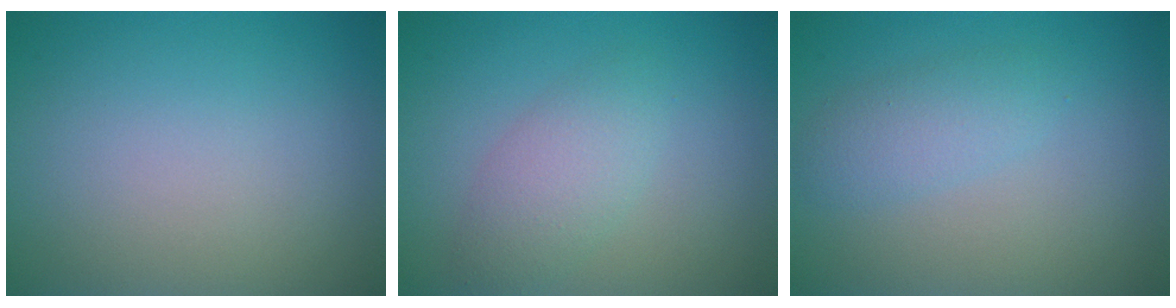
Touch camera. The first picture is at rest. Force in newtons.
{"total": 3.0, "press": 3.0, "slide": 0.0}
{"total": 2.2, "press": 2.2, "slide": 0.1}